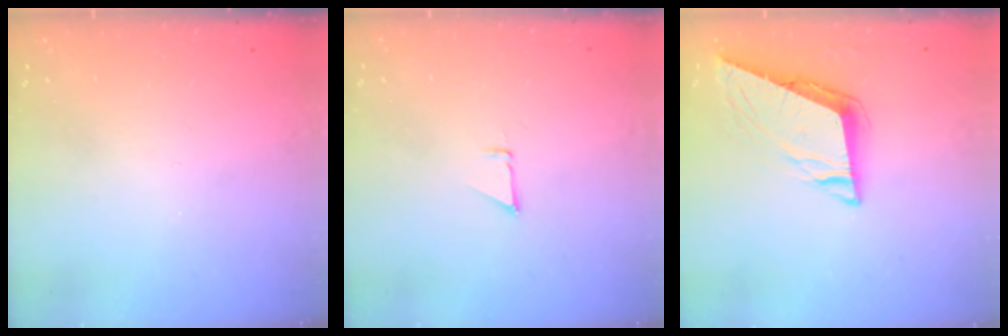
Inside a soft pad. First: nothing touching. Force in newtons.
{"total": 0.9, "press": 0.9, "slide": 0.1}
{"total": 8.0, "press": 8.0, "slide": 0.8}